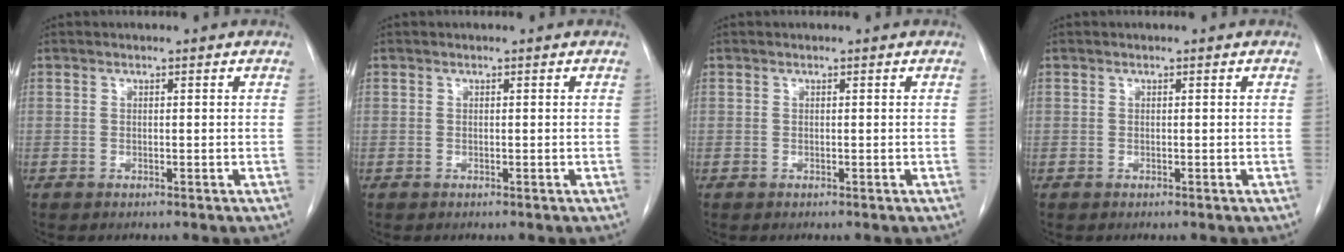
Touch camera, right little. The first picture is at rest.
{"total": 0.0}
{"total": 0.0}
{"total": 0.0}